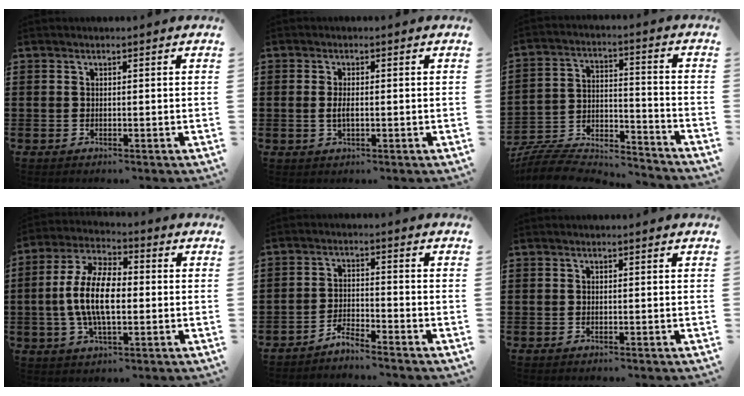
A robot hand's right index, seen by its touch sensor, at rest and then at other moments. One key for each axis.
{"total": 2.2, "fx": -0.1, "fy": 0.8, "fz": 2.0, "tx": -0.054, "ty": -0.006, "tz": -0.007}
{"total": 7.2, "fx": -6.8, "fy": 1.4, "fz": 1.6, "tx": -0.039, "ty": -0.002, "tz": -0.138}
{"total": 10.3, "fx": -0.8, "fy": 4.7, "fz": 9.1, "tx": -0.203, "ty": -0.001, "tz": -0.021}
{"total": 3.2, "fx": -3.2, "fy": -0.4, "fz": 0.1, "tx": -0.016, "ty": -0.001, "tz": -0.069}
{"total": 0.0}